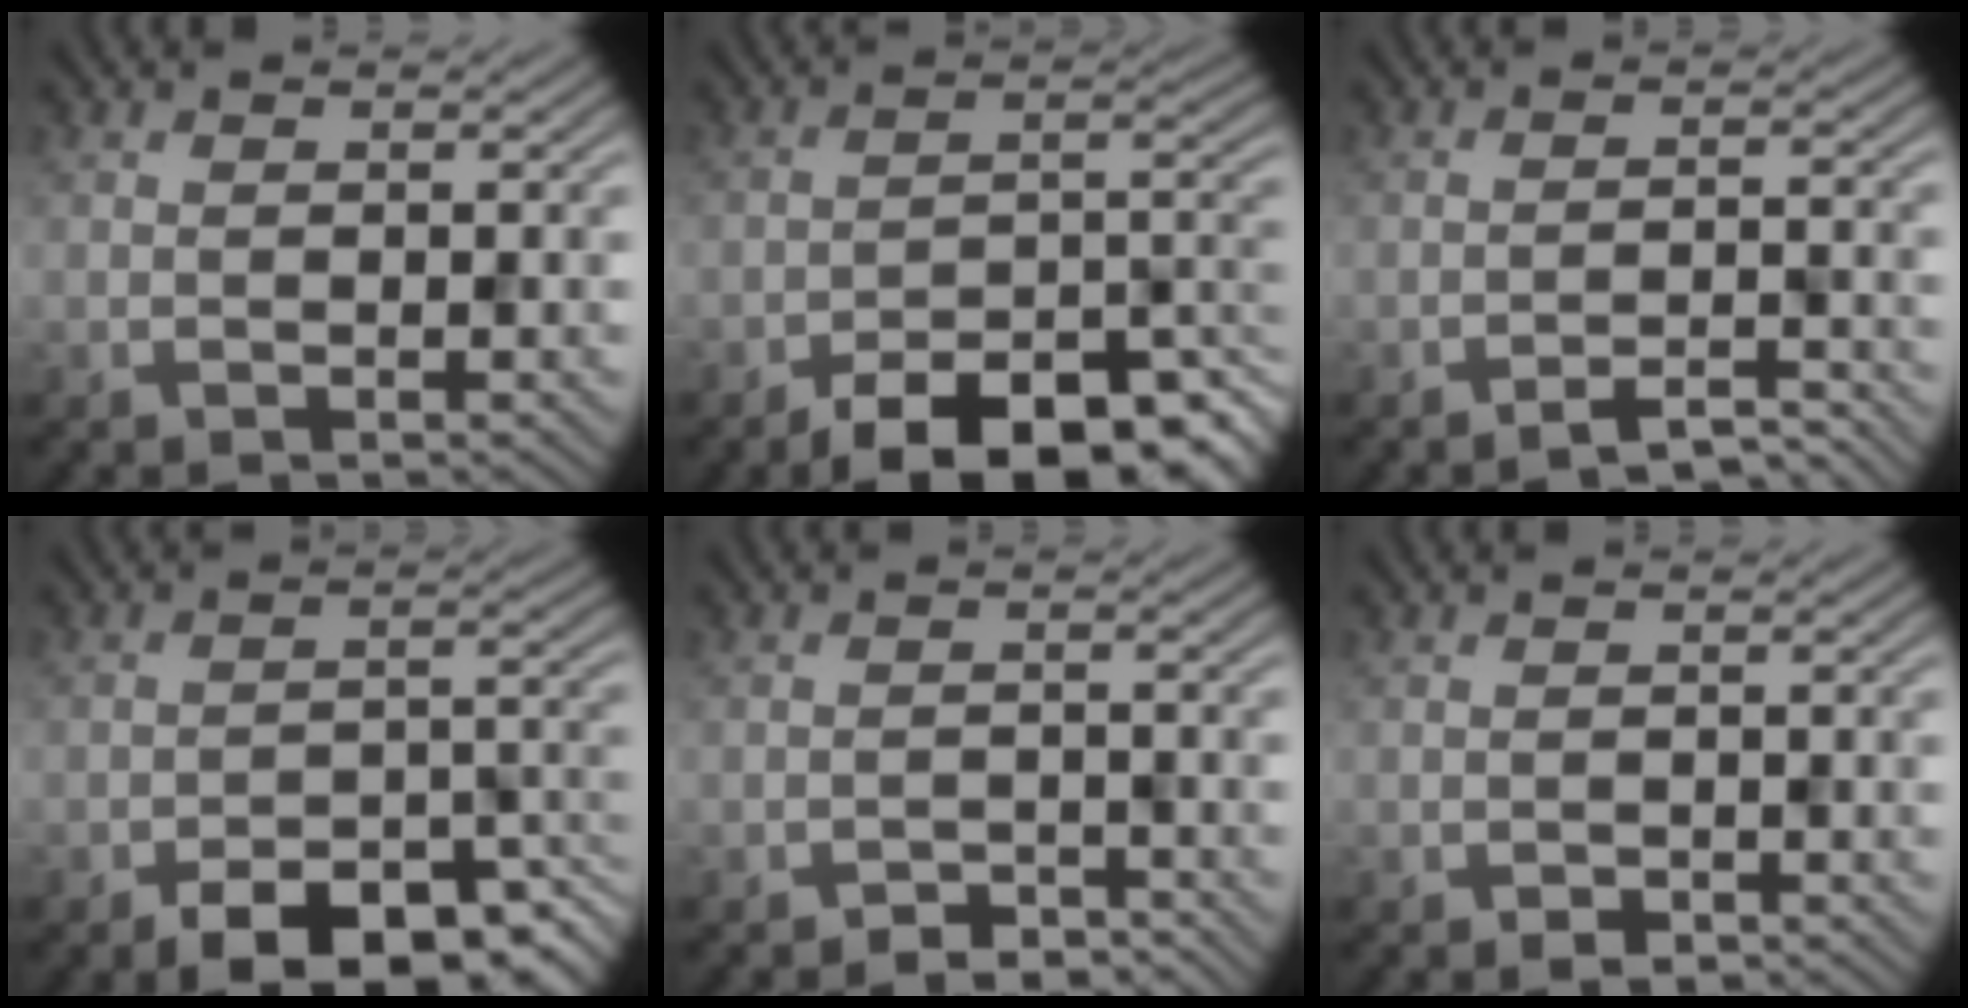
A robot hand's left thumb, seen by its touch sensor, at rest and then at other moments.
{"total": 11.7, "force": [-8.3, 4.1, 7.1], "torque": [-0.093, 0.001, -0.135]}
{"total": 3.4, "force": [-3.0, 0.3, 1.5], "torque": [-0.018, 0.009, -0.053]}
{"total": 9.6, "force": [-6.6, 4.2, 5.7], "torque": [-0.071, -0.003, -0.103]}
{"total": 2.3, "force": [-2.0, 0.8, 0.6], "torque": [-0.006, 0.004, -0.037]}
{"total": 1.1, "force": [-0.8, 0.6, 0.4], "torque": [-0.006, -0.003, -0.014]}